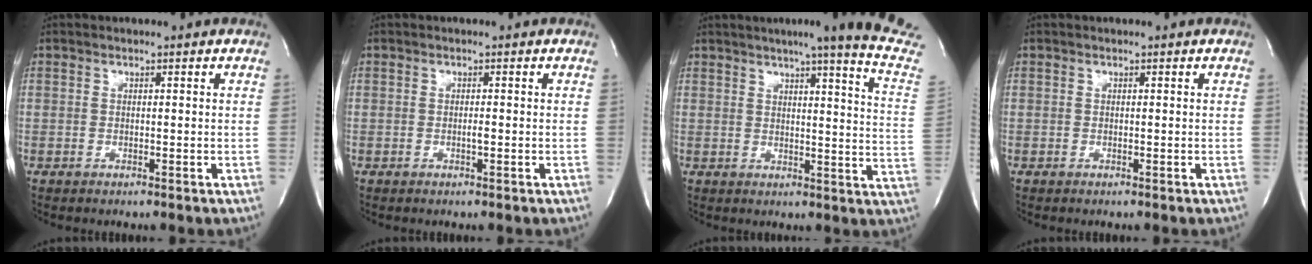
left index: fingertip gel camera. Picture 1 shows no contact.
{"total": 0.6, "force": [-0.1, 0.0, 0.6], "torque": [-0.013, 0.000, -0.003]}
{"total": 17.5, "force": [14.4, -1.3, 9.9], "torque": [-0.135, -0.062, 0.158]}
{"total": 0.0}